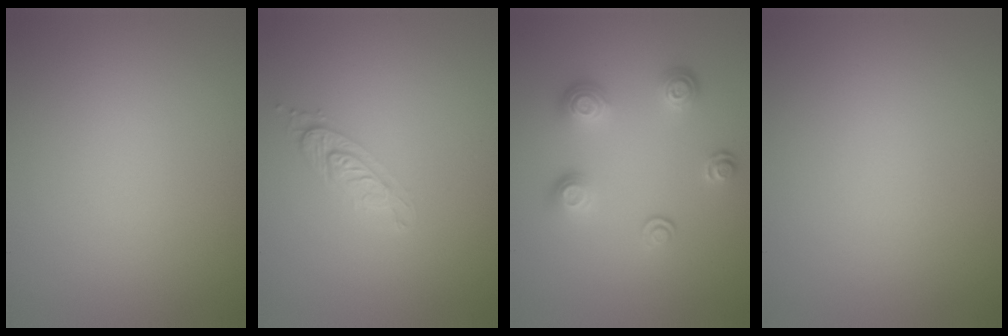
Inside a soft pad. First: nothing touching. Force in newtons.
{"total": 2.1, "press": 1.9, "slide": 0.8}
{"total": 3.4, "press": 2.6, "slide": 2.1}
{"total": 0.0}